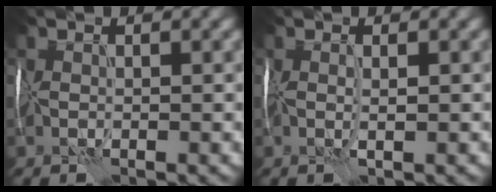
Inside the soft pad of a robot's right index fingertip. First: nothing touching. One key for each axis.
{"total": 1.3, "fx": 0.1, "fy": 0.1, "fz": 1.3, "tx": -0.023, "ty": -0.002, "tz": 0.001}